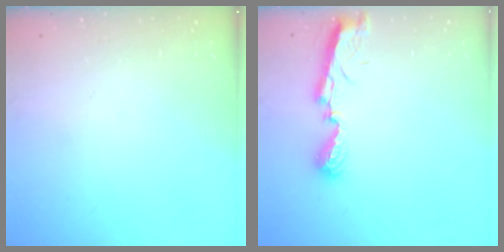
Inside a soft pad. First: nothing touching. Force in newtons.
{"total": 7.6, "press": 7.5, "slide": 0.3}